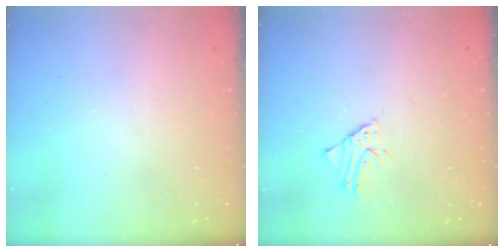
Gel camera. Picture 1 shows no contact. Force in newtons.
{"total": 1.7, "press": 1.7, "slide": 0.1}